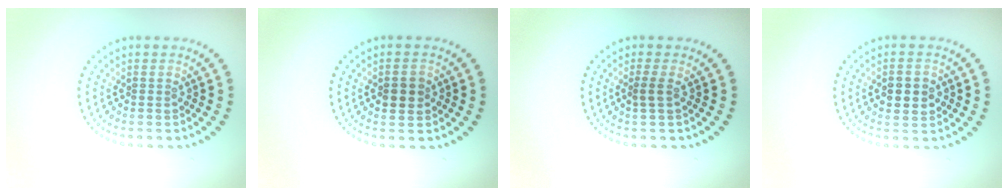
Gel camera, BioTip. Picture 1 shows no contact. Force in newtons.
{"total": 1.9, "press": 1.9, "slide": 0.1}
{"total": 1.1, "press": 0.9, "slide": 0.7}
{"total": 2.4, "press": 2.4, "slide": 0.2}